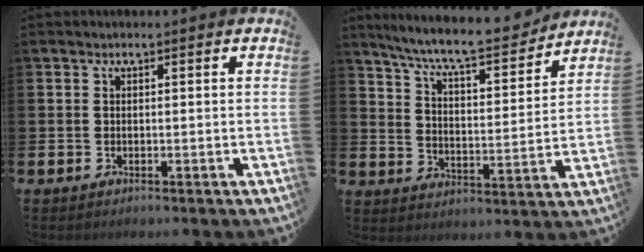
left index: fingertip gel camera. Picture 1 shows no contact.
{"total": 9.1, "force": [8.4, 1.0, 3.3], "torque": [-0.094, -0.058, 0.144]}